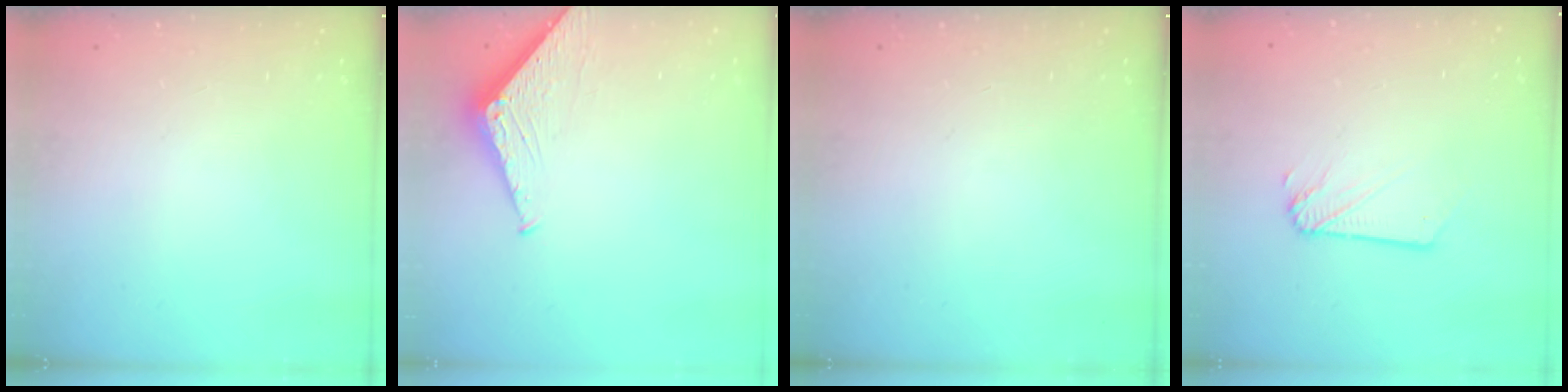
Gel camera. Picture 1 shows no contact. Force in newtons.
{"total": 3.8, "press": 3.7, "slide": 0.5}
{"total": 0.0}
{"total": 1.9, "press": 1.9, "slide": 0.3}